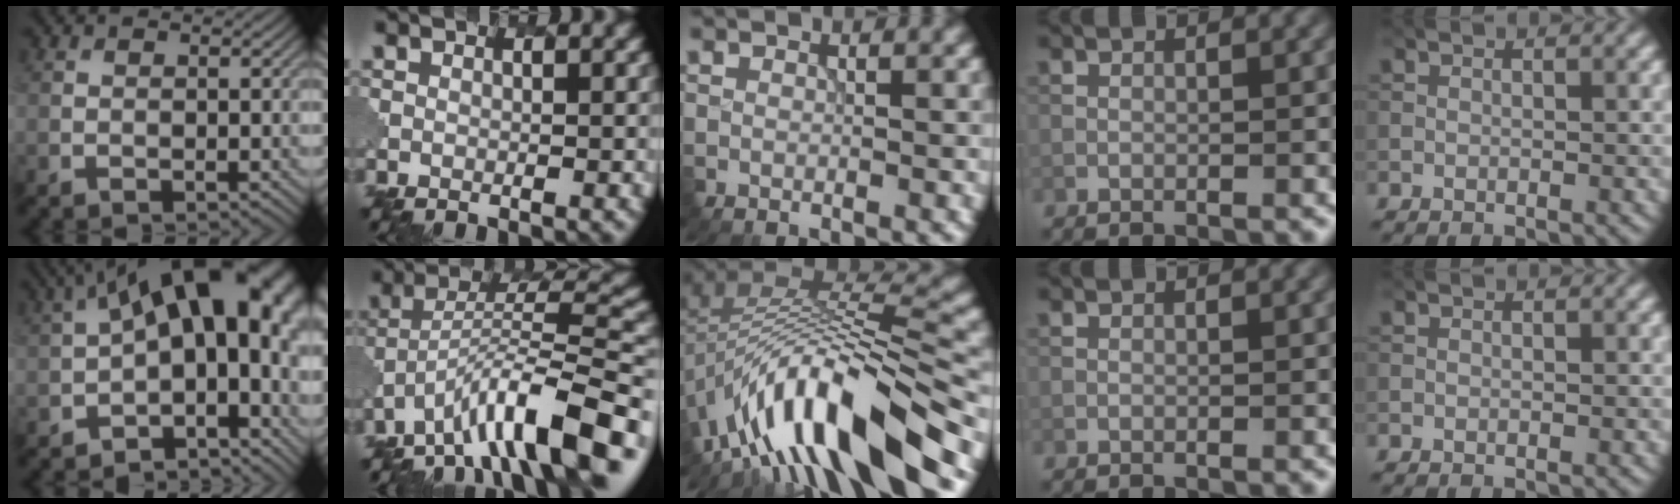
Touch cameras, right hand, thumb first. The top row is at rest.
{"thumb": {"total": 18.2, "force": [0.9, 10.0, 15.2], "torque": [-0.217, -0.010, 0.049]}, "index": {"total": 11.1, "force": [-7.3, 2.8, 7.8], "torque": [-0.105, 0.022, -0.130]}, "middle": {"total": 13.6, "force": [-7.9, 3.9, 10.4], "torque": [-0.174, 0.020, -0.123]}}